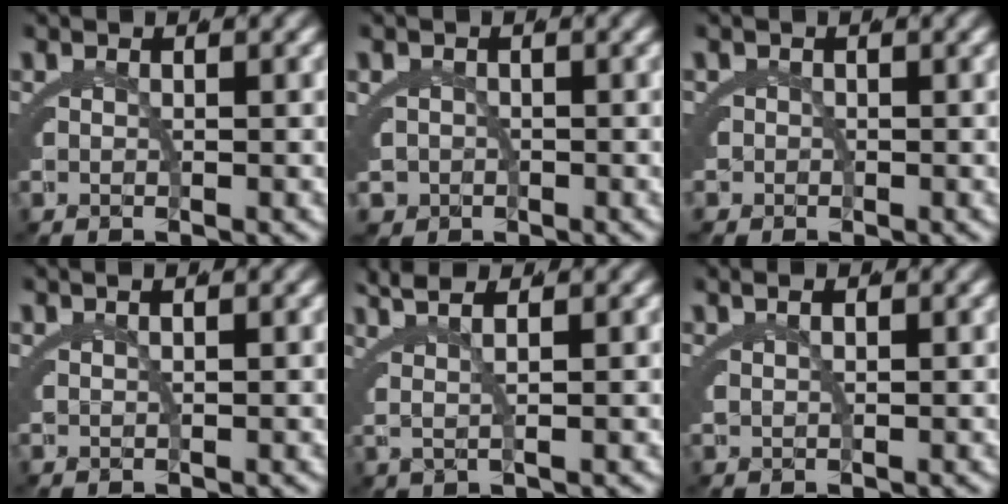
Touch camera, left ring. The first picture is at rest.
{"total": 4.4, "force": [-1.6, 3.9, 1.1], "torque": [-0.035, -0.025, -0.023]}
{"total": 2.3, "force": [-1.0, 2.0, 0.2], "torque": [-0.008, -0.009, -0.021]}
{"total": 1.6, "force": [1.3, -0.3, 0.8], "torque": [-0.001, 0.011, 0.021]}
{"total": 5.1, "force": [3.2, 1.4, 3.7], "torque": [-0.060, 0.016, 0.048]}
{"total": 2.4, "force": [1.7, 0.7, 1.6], "torque": [-0.016, 0.010, 0.029]}